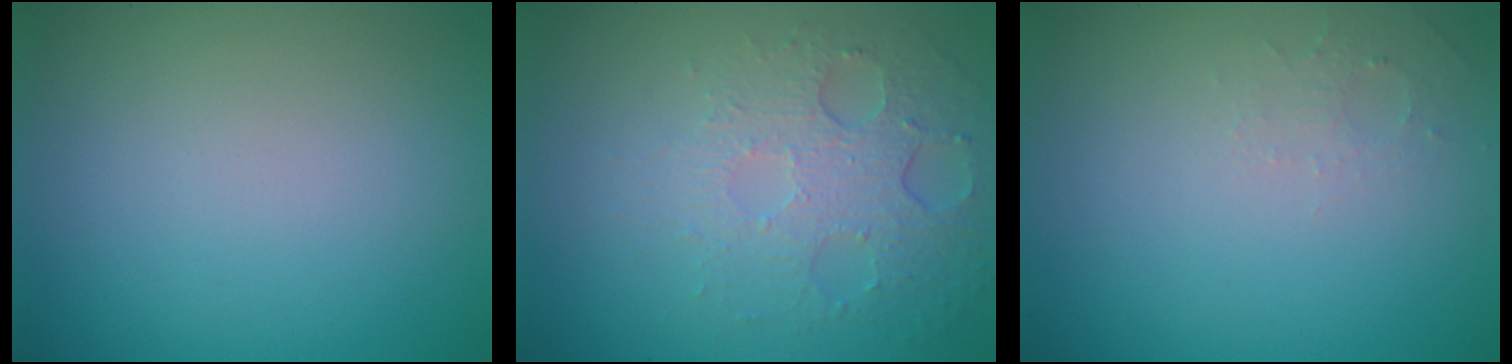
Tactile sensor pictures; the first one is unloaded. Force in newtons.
{"total": 5.1, "press": 3.6, "slide": 3.6}
{"total": 1.2, "press": 1.2, "slide": 0.3}